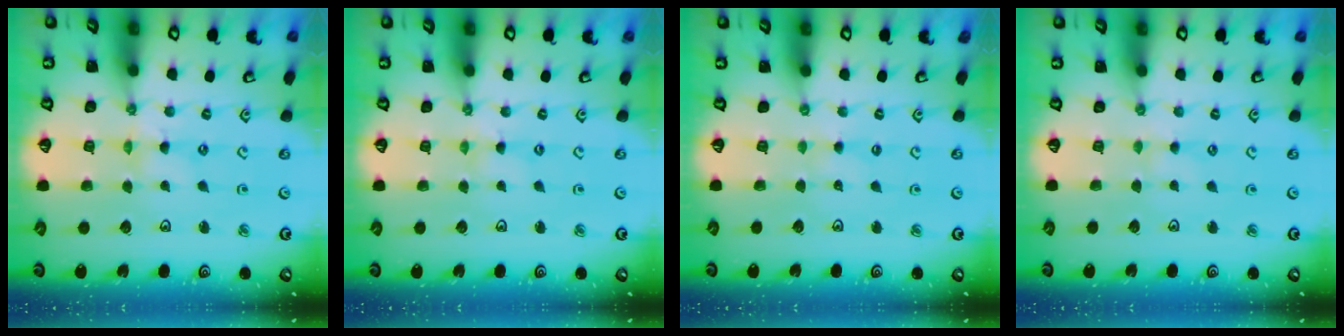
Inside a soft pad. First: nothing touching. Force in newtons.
{"total": 1.2, "press": 1.1, "slide": 0.2}
{"total": 1.1, "press": 1.0, "slide": 0.3}
{"total": 1.8, "press": 1.7, "slide": 0.4}